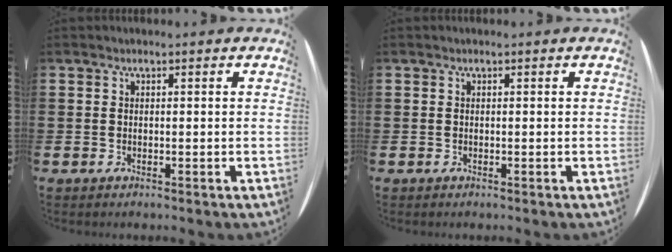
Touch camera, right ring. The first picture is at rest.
{"total": 0.0}